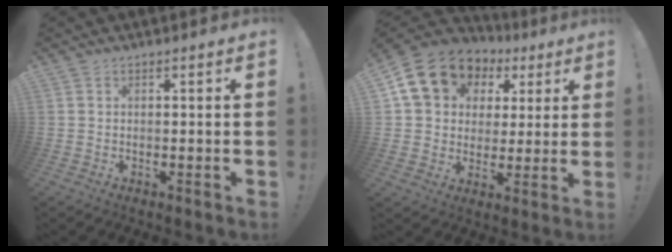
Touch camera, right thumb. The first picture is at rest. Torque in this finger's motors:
{"motor_torque": [-0.35, 1.01, 1.09, 0.19, 0.22]}